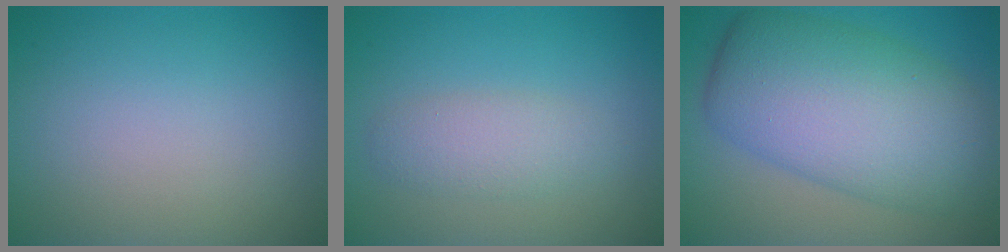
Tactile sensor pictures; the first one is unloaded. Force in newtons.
{"total": 2.6, "press": 2.6, "slide": 0.2}
{"total": 10.8, "press": 10.7, "slide": 0.3}